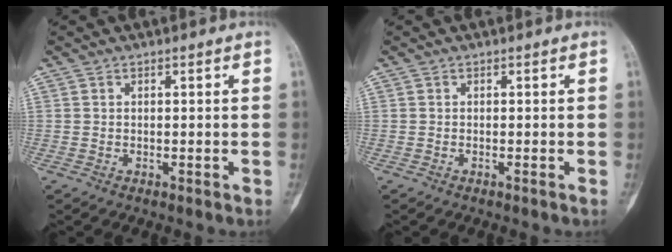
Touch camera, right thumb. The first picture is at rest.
{"total": 0.0}